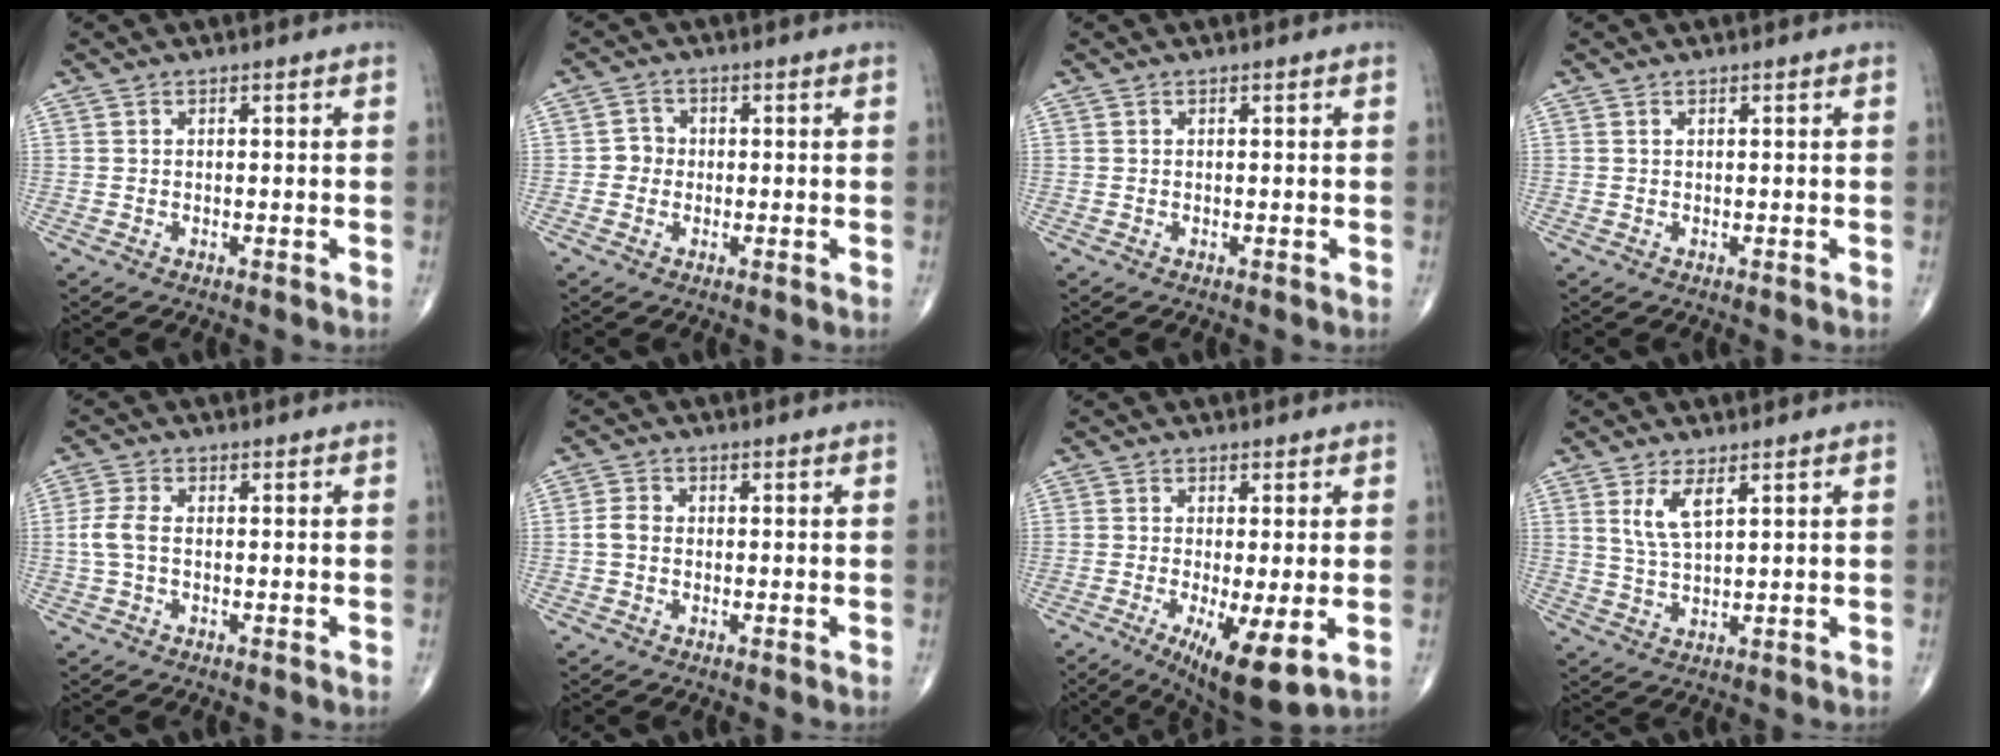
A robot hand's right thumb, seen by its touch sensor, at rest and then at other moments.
{"total": 2.7, "force": [-0.4, 2.6, 0.8], "torque": [0.005, 0.008, -0.014]}
{"total": 0.0}
{"total": 0.0}
{"total": 4.0, "force": [-0.3, 2.1, 3.3], "torque": [-0.086, 0.008, -0.010]}
{"total": 2.6, "force": [-0.4, 2.0, 1.6], "torque": [-0.028, 0.008, -0.013]}
{"total": 10.6, "force": [-3.1, 2.7, 9.8], "torque": [-0.166, -0.024, -0.044]}
{"total": 5.1, "force": [2.4, 1.7, 4.2], "torque": [-0.085, -0.015, 0.054]}